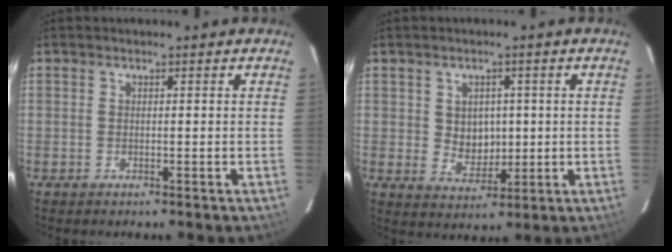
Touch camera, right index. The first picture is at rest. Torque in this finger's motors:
{"motor_torque": [-0.09, 0.02, 0.06, 0.01]}